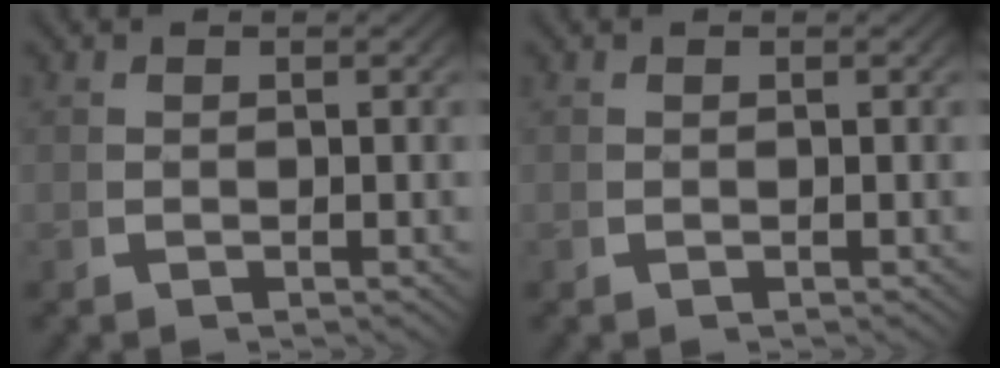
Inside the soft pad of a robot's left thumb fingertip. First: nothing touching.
{"total": 0.0}